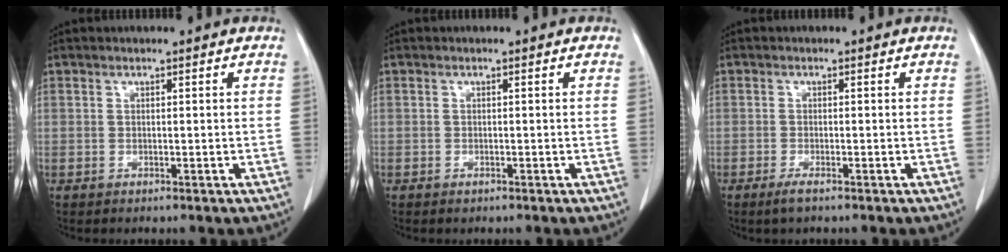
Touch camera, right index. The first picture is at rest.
{"total": 0.6, "force": [-0.5, 0.3, 0.2], "torque": [-0.008, -0.001, -0.004]}
{"total": 1.9, "force": [-1.4, 0.2, 1.3], "torque": [-0.031, -0.005, -0.025]}